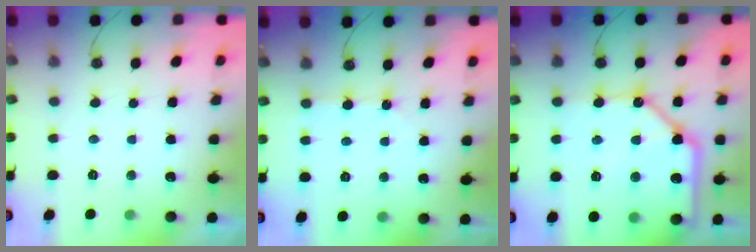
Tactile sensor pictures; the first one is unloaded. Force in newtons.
{"total": 2.2, "press": 2.2, "slide": 0.3}
{"total": 19.0, "press": 18.9, "slide": 2.5}